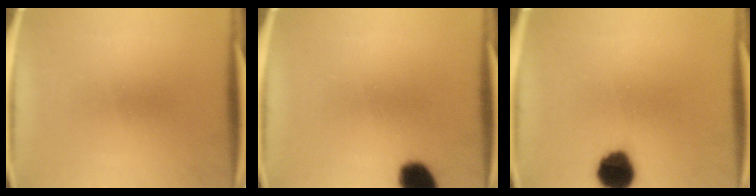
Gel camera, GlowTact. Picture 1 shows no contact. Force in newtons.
{"total": 7.4}
{"total": 9.5}